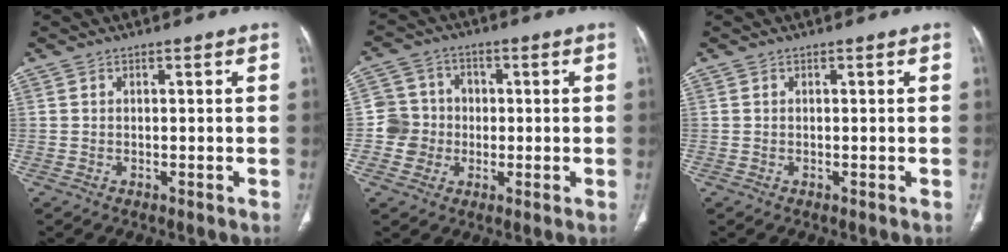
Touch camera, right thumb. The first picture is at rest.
{"total": 7.2, "force": [-0.9, 7.0, 1.1], "torque": [0.014, 0.019, -0.023]}
{"total": 0.0}